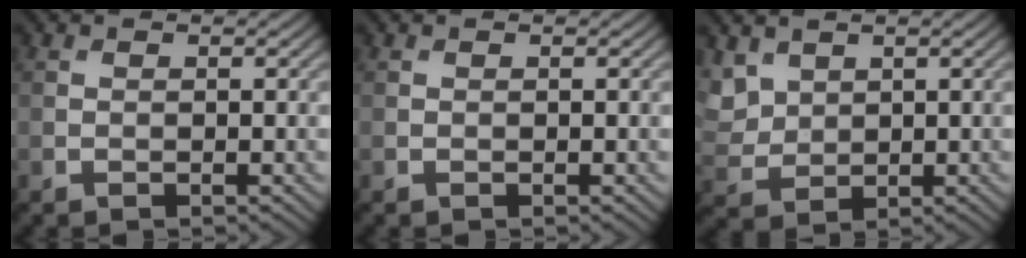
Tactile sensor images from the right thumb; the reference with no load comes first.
{"total": 0.0}
{"total": 4.4, "force": [2.4, 3.0, 2.2], "torque": [-0.073, -0.001, 0.054]}